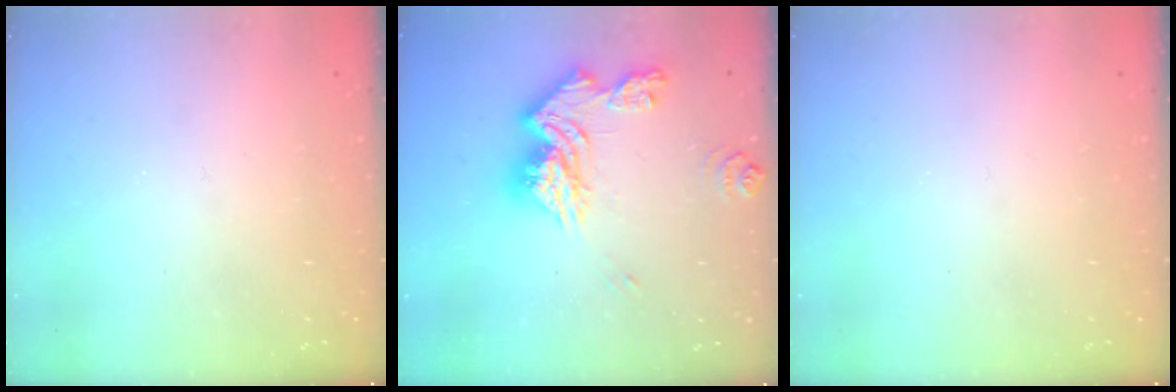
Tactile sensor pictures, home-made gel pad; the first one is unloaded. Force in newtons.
{"total": 16.0, "press": 15.9, "slide": 1.8}
{"total": 0.0}